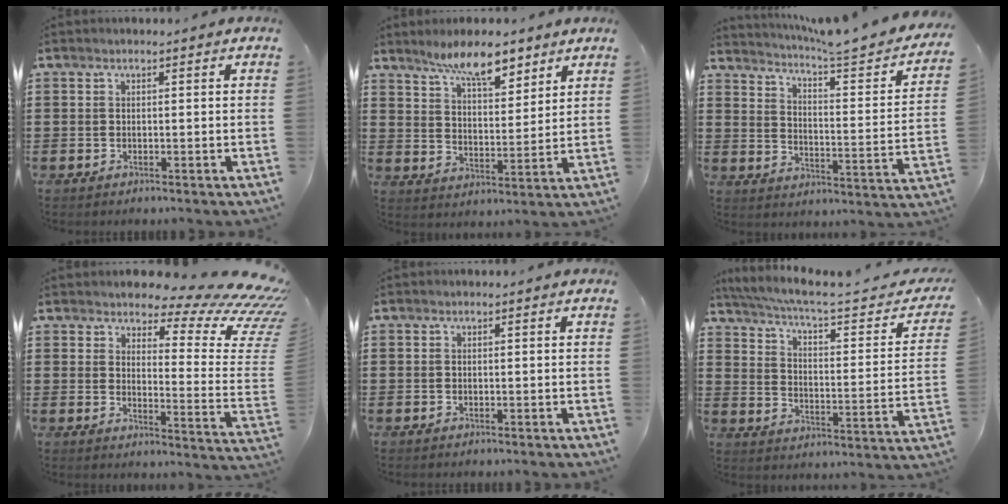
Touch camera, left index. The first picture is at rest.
{"total": 8.1, "force": [6.6, 2.3, 4.0], "torque": [-0.081, -0.021, 0.116]}
{"total": 5.0, "force": [4.4, -0.5, 2.4], "torque": [-0.062, -0.042, 0.065]}
{"total": 9.5, "force": [7.3, 2.0, 5.8], "torque": [-0.097, -0.059, 0.123]}
{"total": 0.0}
{"total": 5.2, "force": [4.1, 0.1, 3.3], "torque": [-0.084, -0.033, 0.062]}